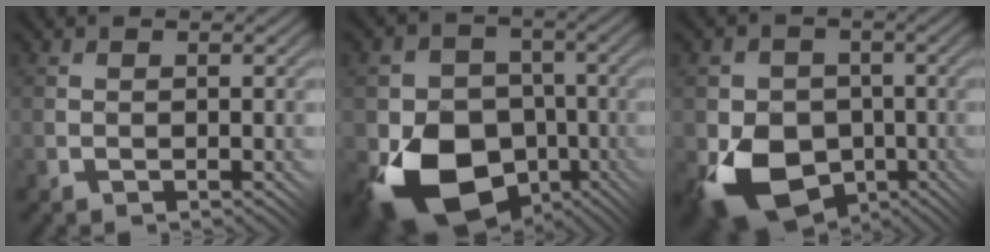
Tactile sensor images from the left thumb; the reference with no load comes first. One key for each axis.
{"total": 14.6, "fx": -6.5, "fy": 10.7, "fz": 7.4, "tx": -0.149, "ty": -0.038, "tz": -0.115}
{"total": 11.9, "fx": -4.9, "fy": 8.8, "fz": 6.4, "tx": -0.132, "ty": -0.032, "tz": -0.091}